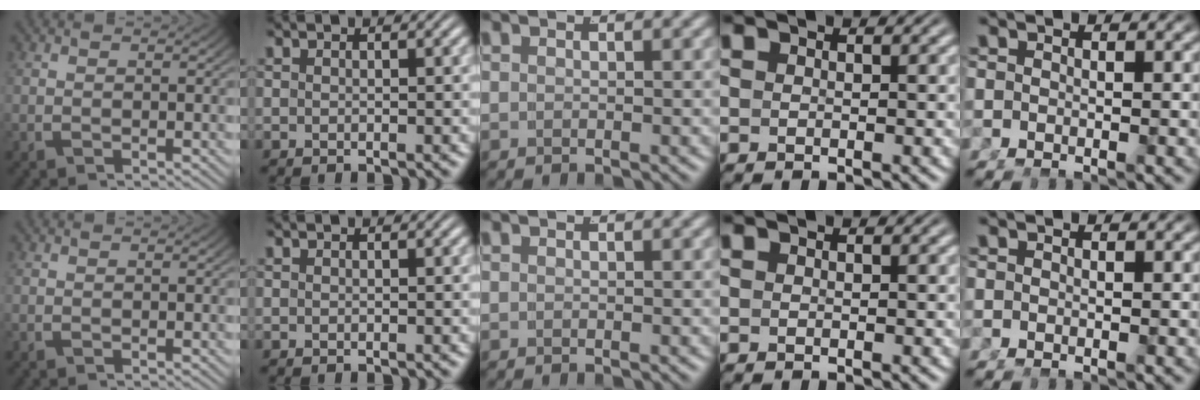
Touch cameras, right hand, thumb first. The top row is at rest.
{}